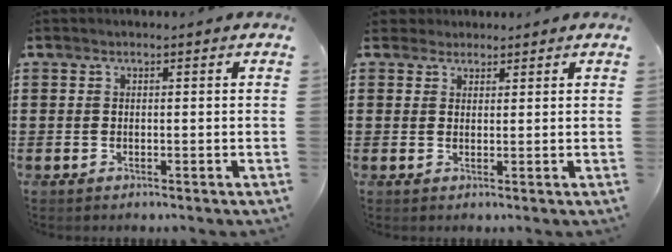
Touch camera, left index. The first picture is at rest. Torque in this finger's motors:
{"motor_torque": [0.67, -0.04, 0.09, 0.01]}